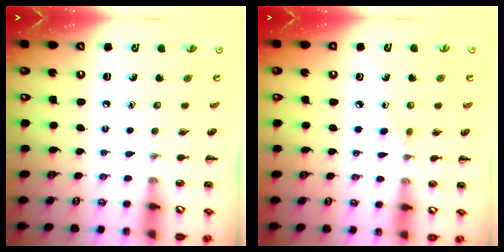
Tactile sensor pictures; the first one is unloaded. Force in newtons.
{"total": 1.8, "press": 1.6, "slide": 0.8}